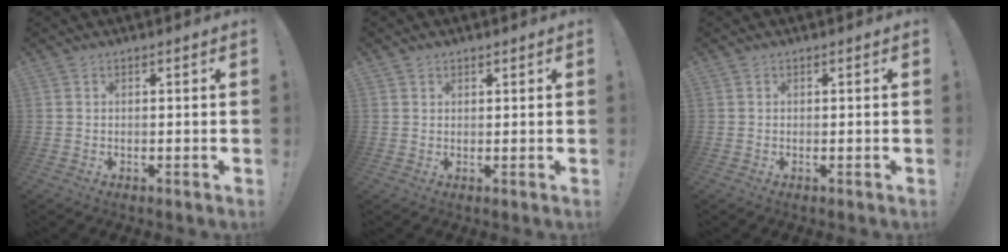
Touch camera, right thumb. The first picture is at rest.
{"total": 1.2, "force": [1.0, 0.6, 0.2], "torque": [0.004, -0.006, 0.018]}
{"total": 0.0}